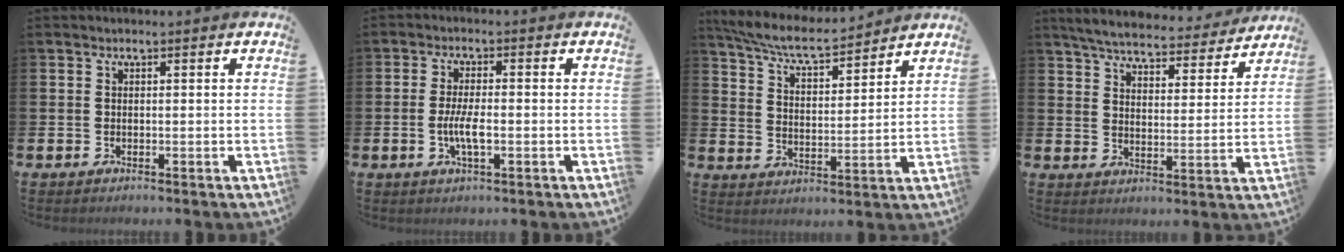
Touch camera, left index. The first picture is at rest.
{"total": 3.7, "force": [-0.8, 1.1, 3.5], "torque": [-0.067, 0.000, -0.017]}
{"total": 7.4, "force": [6.9, 0.9, 2.6], "torque": [-0.081, -0.042, 0.121]}
{"total": 6.1, "force": [5.8, 0.9, 1.6], "torque": [-0.054, -0.038, 0.099]}